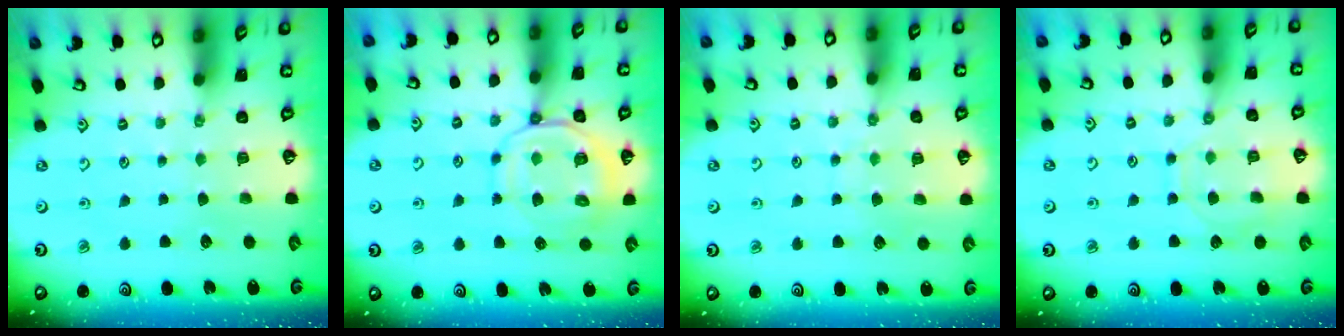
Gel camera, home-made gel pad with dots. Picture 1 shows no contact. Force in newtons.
{"total": 12.1, "press": 12.0, "slide": 1.6}
{"total": 7.3, "press": 7.2, "slide": 0.8}
{"total": 8.4, "press": 8.3, "slide": 0.8}